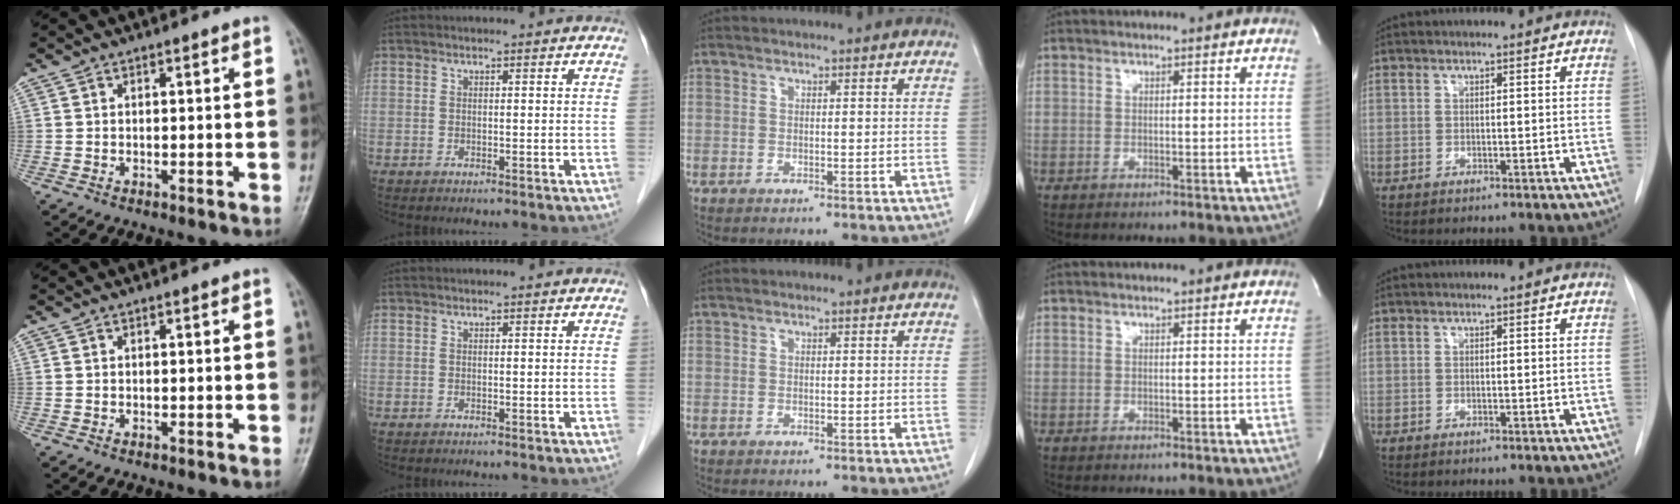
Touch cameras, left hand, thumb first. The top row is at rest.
{}